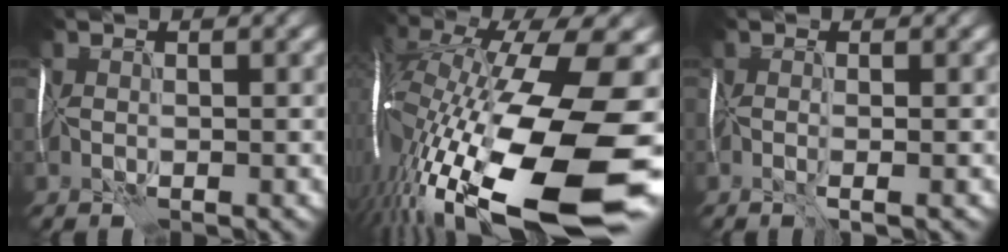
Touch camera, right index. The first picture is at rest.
{"total": 18.3, "force": [-5.9, 5.3, 16.5], "torque": [-0.320, -0.021, -0.086]}
{"total": 1.5, "force": [-0.5, 0.4, 1.4], "torque": [-0.012, -0.001, 0.000]}